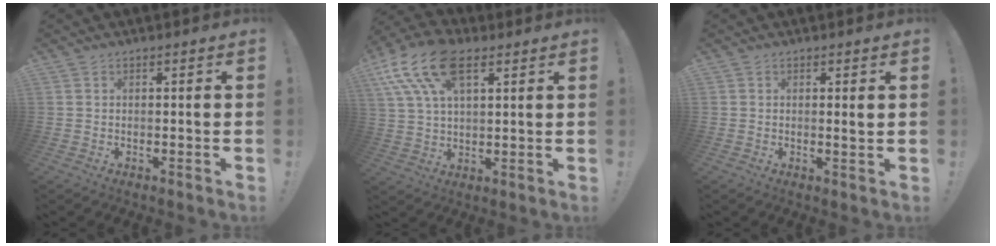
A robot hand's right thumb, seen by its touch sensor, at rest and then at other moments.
{"total": 16.4, "force": [8.0, 8.5, 11.5], "torque": [-0.229, -0.025, 0.144]}
{"total": 1.4, "force": [0.5, -0.1, 1.3], "torque": [-0.012, -0.007, 0.005]}